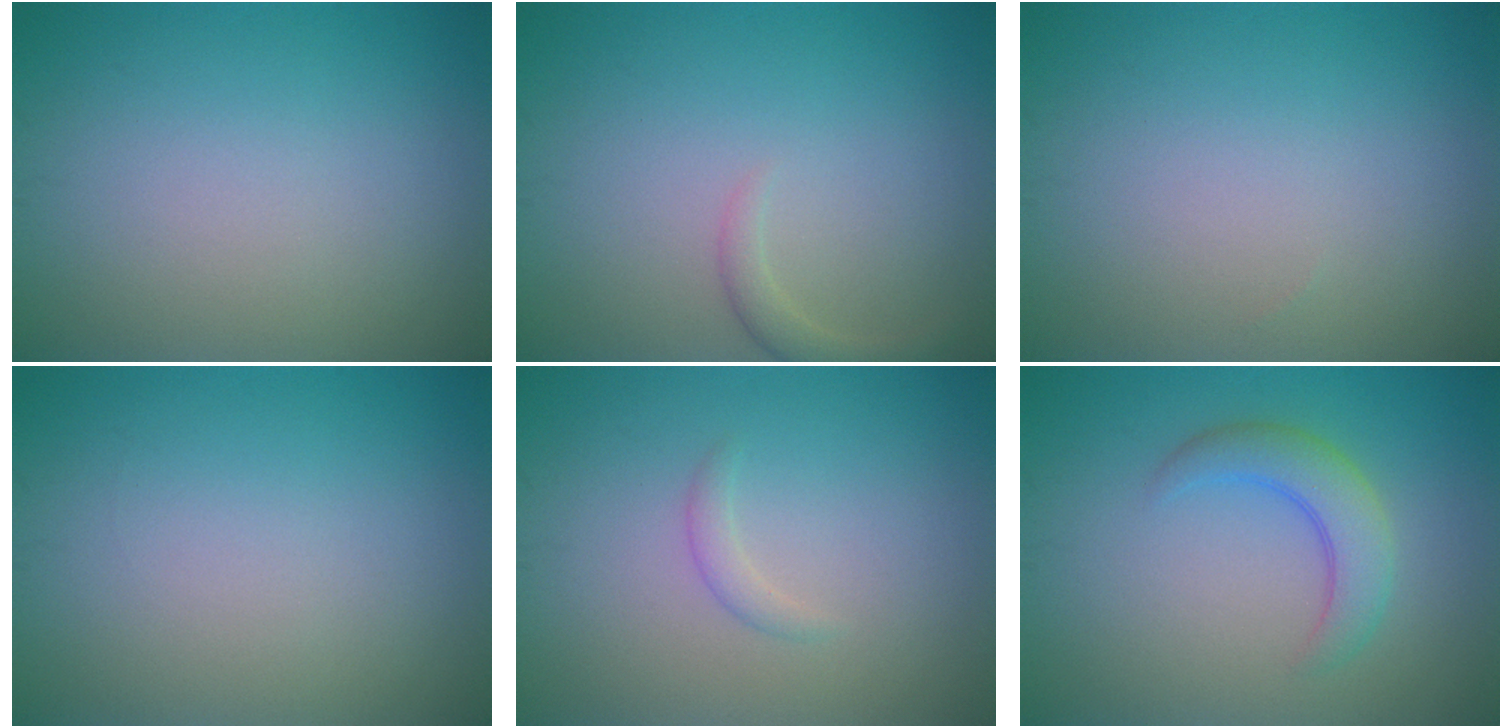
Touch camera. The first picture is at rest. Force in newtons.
{"total": 1.5, "press": 1.5, "slide": 0.2}
{"total": 0.0}
{"total": 0.0}
{"total": 1.0, "press": 1.0, "slide": 0.0}
{"total": 3.5, "press": 3.5, "slide": 0.1}